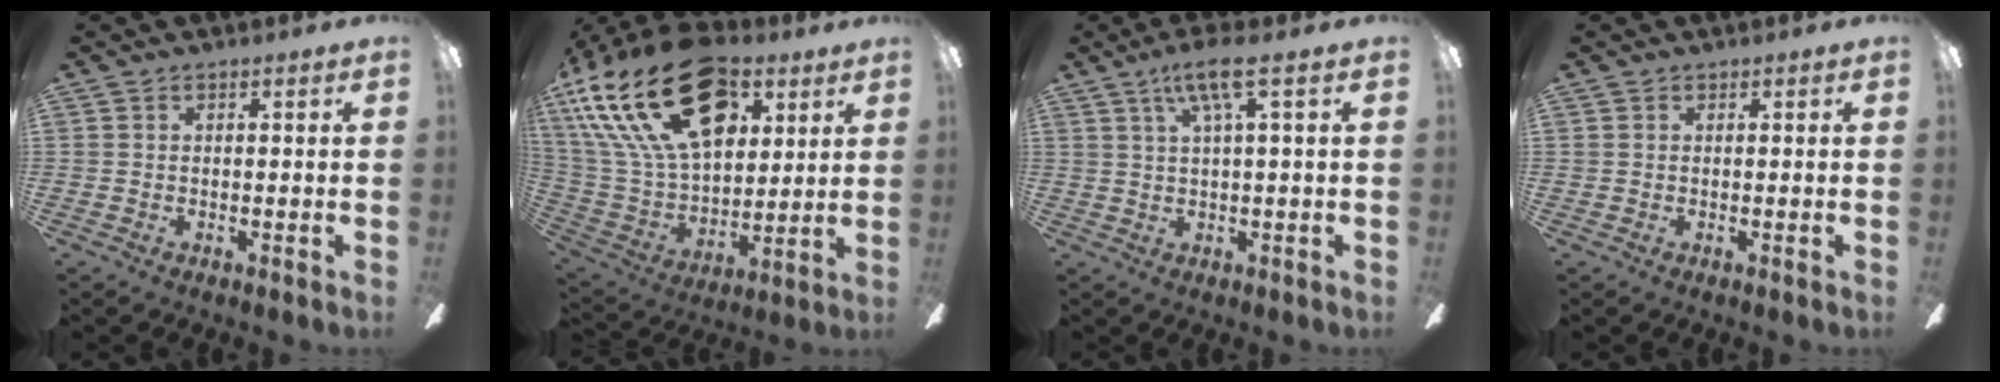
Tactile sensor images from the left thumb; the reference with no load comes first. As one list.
[{"total": 29.8, "force": [13.7, 17.2, 20.1], "torque": [-0.385, -0.063, 0.241]}, {"total": 8.3, "force": [4.0, 1.6, 7.1], "torque": [-0.133, -0.003, 0.067]}, {"total": 0.0}]